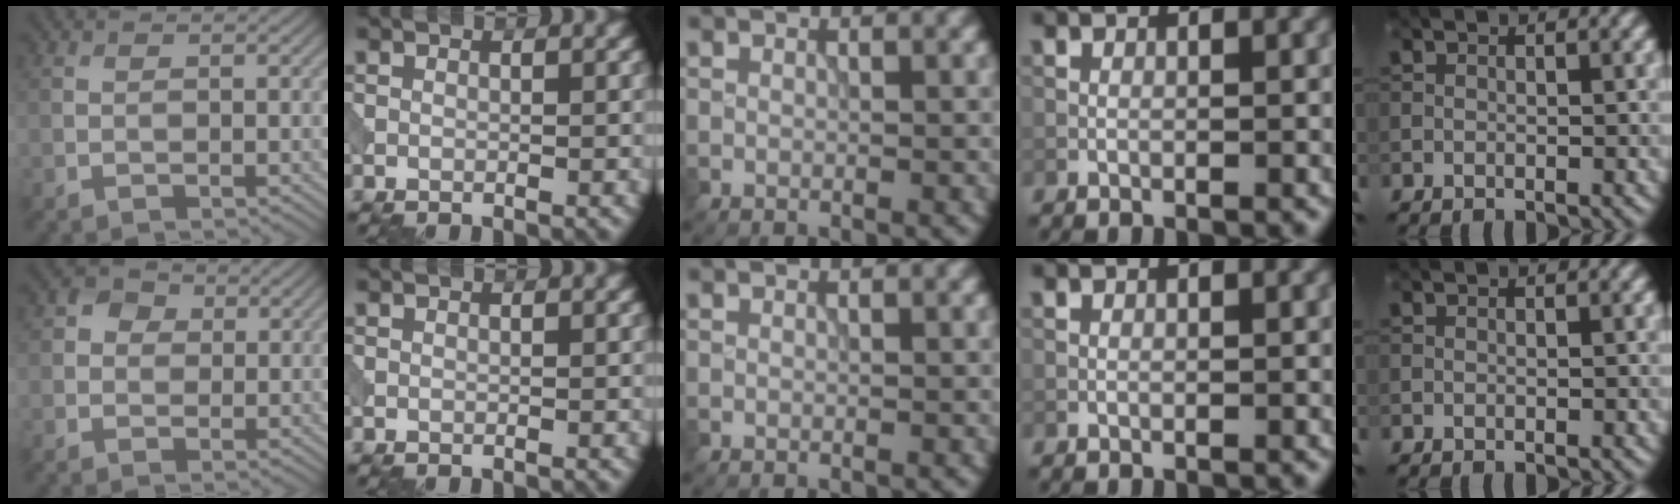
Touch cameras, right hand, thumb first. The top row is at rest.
{"thumb": {"total": 2.8, "force": [0.6, 2.4, 1.3], "torque": [-0.022, 0.004, 0.002]}}